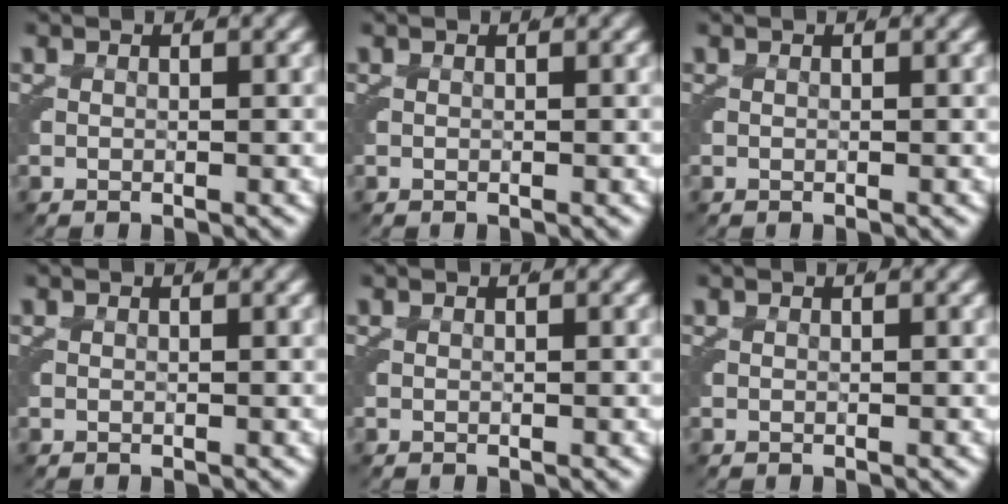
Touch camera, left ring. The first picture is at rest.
{"total": 0.0}
{"total": 0.0}
{"total": 0.0}
{"total": 0.0}
{"total": 0.0}